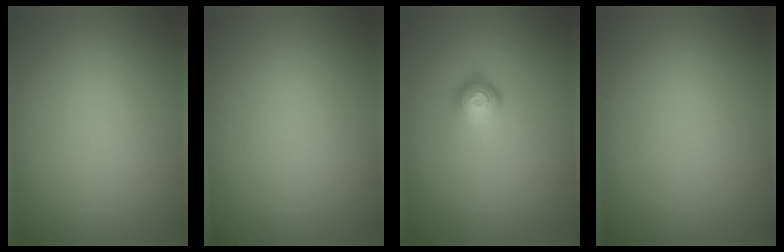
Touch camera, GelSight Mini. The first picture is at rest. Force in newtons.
{"total": 0.0}
{"total": 1.9, "press": 1.3, "slide": 1.4}
{"total": 0.0}